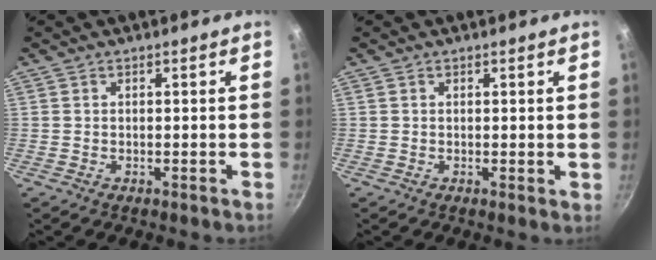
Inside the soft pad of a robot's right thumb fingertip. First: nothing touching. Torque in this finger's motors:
{"motor_torque": [-0.49, -0.07, -0.22, 0.21, -0.02]}